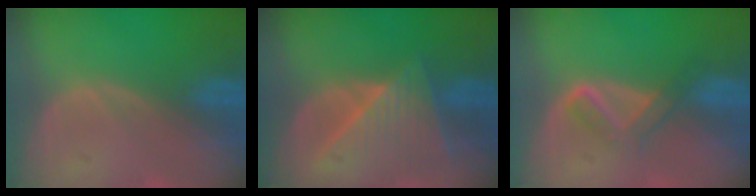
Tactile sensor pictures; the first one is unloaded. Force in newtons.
{"total": 7.7, "press": 7.3, "slide": 2.5}
{"total": 3.7, "press": 3.7, "slide": 0.6}